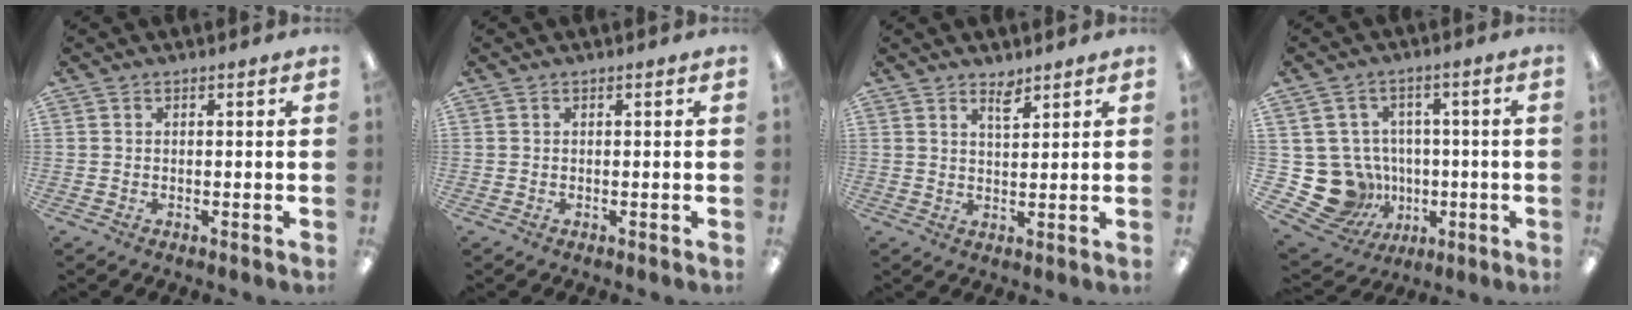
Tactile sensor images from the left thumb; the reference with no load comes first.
{"total": 0.0}
{"total": 3.5, "force": [2.9, 1.0, 1.7], "torque": [-0.023, -0.013, 0.049]}
{"total": 12.8, "force": [-2.2, 12.1, 3.8], "torque": [-0.107, 0.004, -0.019]}